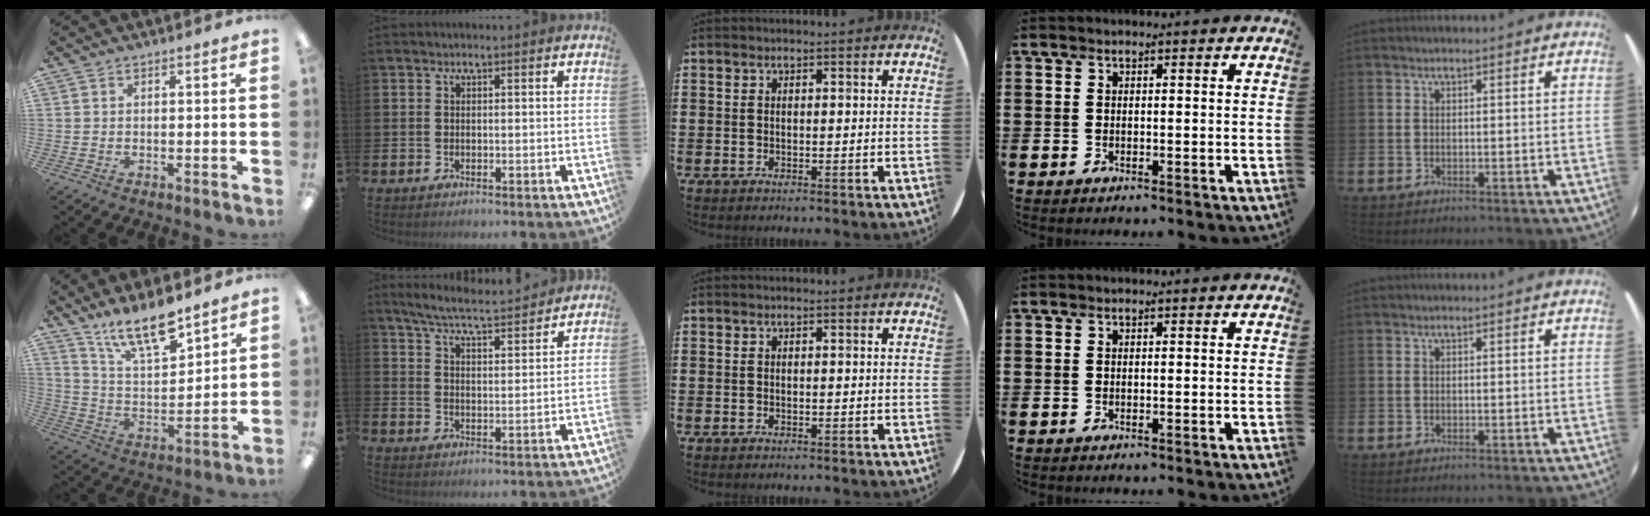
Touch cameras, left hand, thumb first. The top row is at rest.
{"thumb": {"total": 14.6, "force": [11.5, 4.5, 7.7], "torque": [-0.138, -0.069, 0.203]}, "index": {"total": 5.7, "force": [5.4, 0.2, 1.7], "torque": [-0.057, -0.038, 0.093]}}